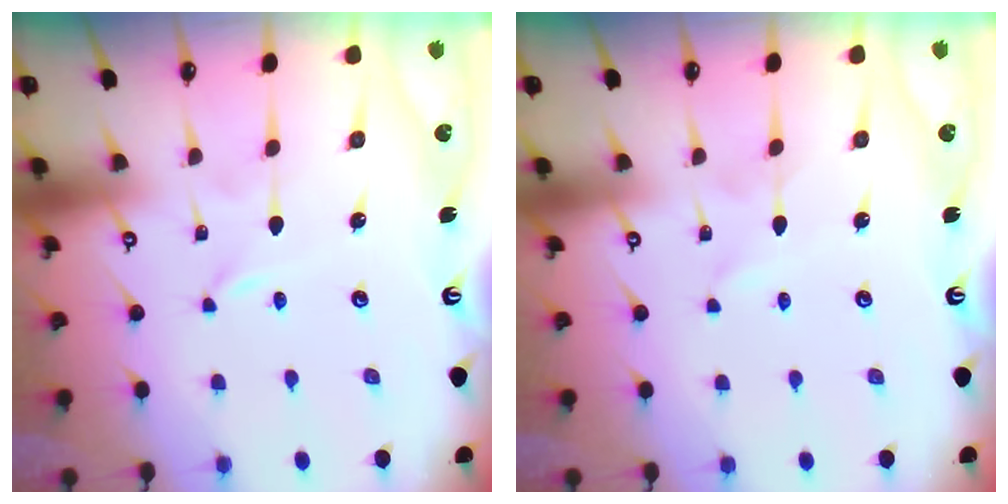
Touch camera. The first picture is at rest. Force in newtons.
{"total": 1.2, "press": 1.1, "slide": 0.2}